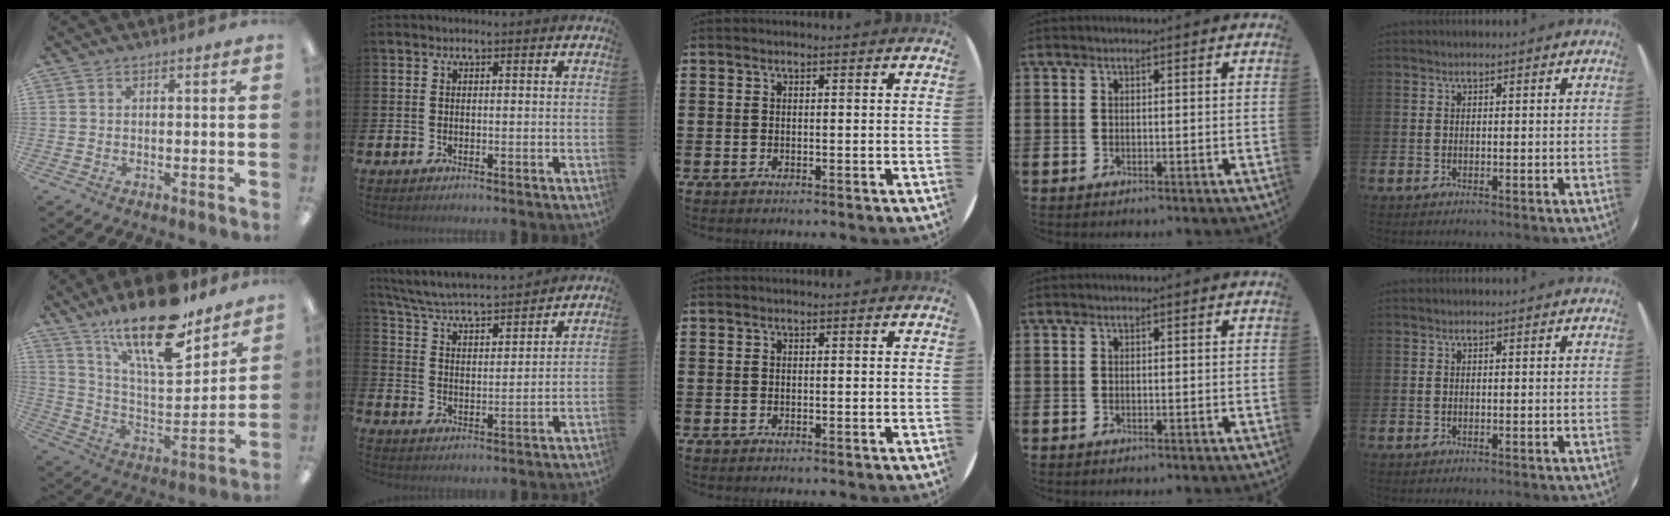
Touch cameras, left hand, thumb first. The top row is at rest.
{"thumb": {"total": 22.5, "force": [16.1, 7.4, 13.8], "torque": [-0.242, -0.098, 0.274]}, "index": {"total": 5.5, "force": [5.3, 0.2, 1.3], "torque": [-0.049, -0.045, 0.087]}}